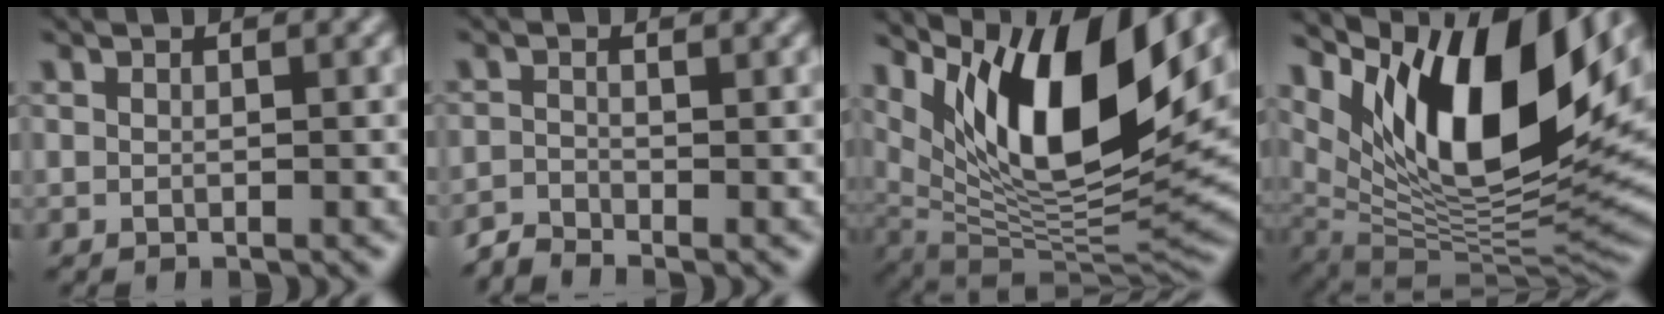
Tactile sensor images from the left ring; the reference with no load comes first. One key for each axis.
{"total": 1.6, "fx": -1.6, "fy": 0.1, "fz": 0.3, "tx": -0.008, "ty": -0.004, "tz": -0.042}
{"total": 13.7, "fx": 6.1, "fy": 4.6, "fz": 11.4, "tx": -0.189, "ty": -0.008, "tz": 0.115}
{"total": 14.9, "fx": 6.5, "fy": 5.8, "fz": 12.0, "tx": -0.194, "ty": -0.006, "tz": 0.118}